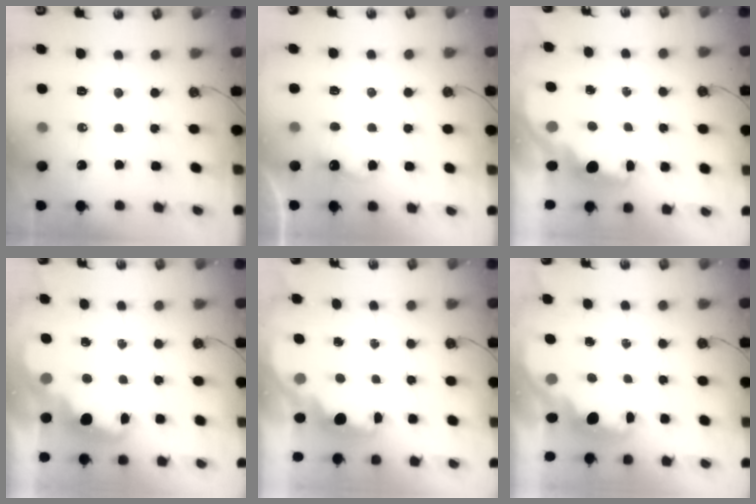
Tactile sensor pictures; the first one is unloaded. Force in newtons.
{"total": 3.3, "press": 3.1, "slide": 1.0}
{"total": 2.8, "press": 2.7, "slide": 0.9}
{"total": 2.7, "press": 2.6, "slide": 0.7}
{"total": 2.1, "press": 2.0, "slide": 0.5}
{"total": 1.6, "press": 1.4, "slide": 0.7}